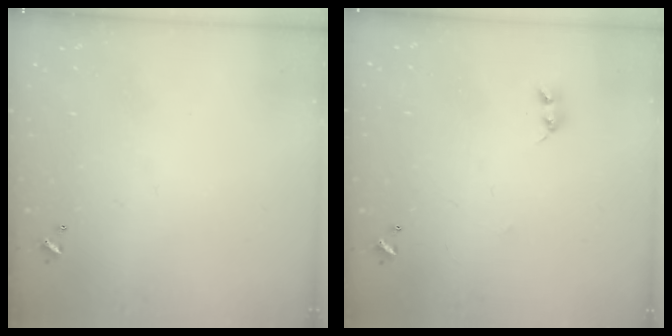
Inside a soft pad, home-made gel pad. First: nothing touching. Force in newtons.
{"total": 2.2, "press": 2.2, "slide": 0.4}